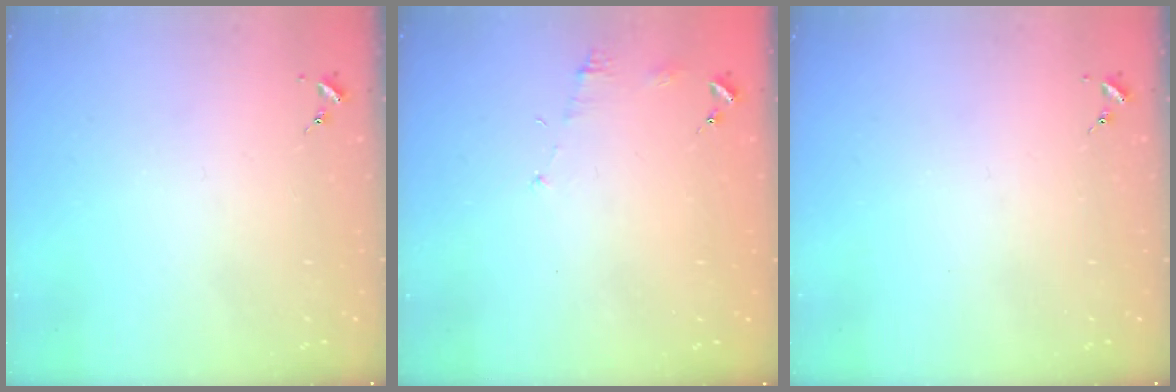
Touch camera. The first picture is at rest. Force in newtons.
{"total": 5.2, "press": 5.2, "slide": 0.5}
{"total": 0.0}